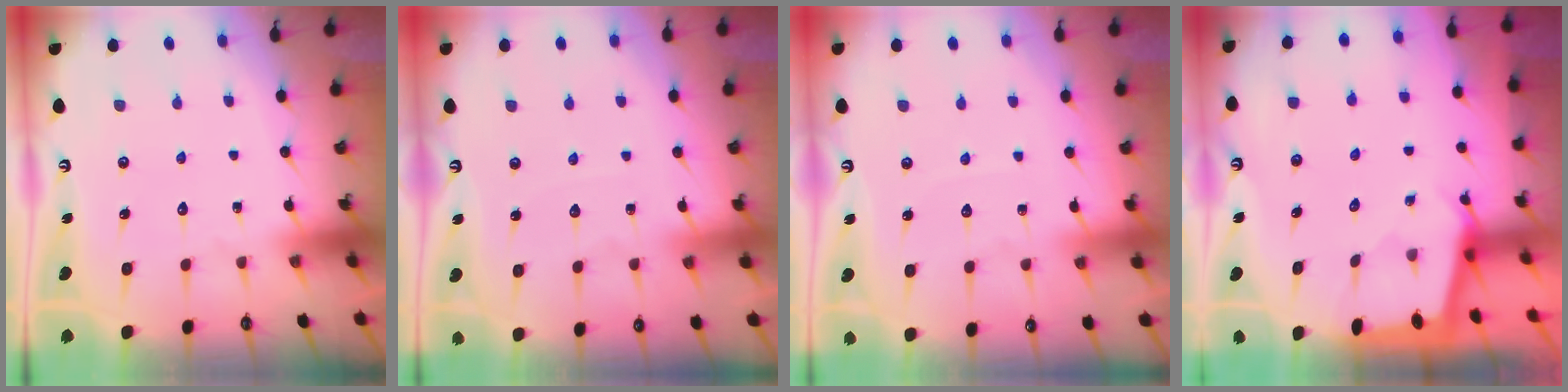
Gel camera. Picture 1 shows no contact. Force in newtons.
{"total": 3.5, "press": 3.5, "slide": 0.2}
{"total": 2.0, "press": 2.0, "slide": 0.3}
{"total": 1.8, "press": 1.8, "slide": 0.1}